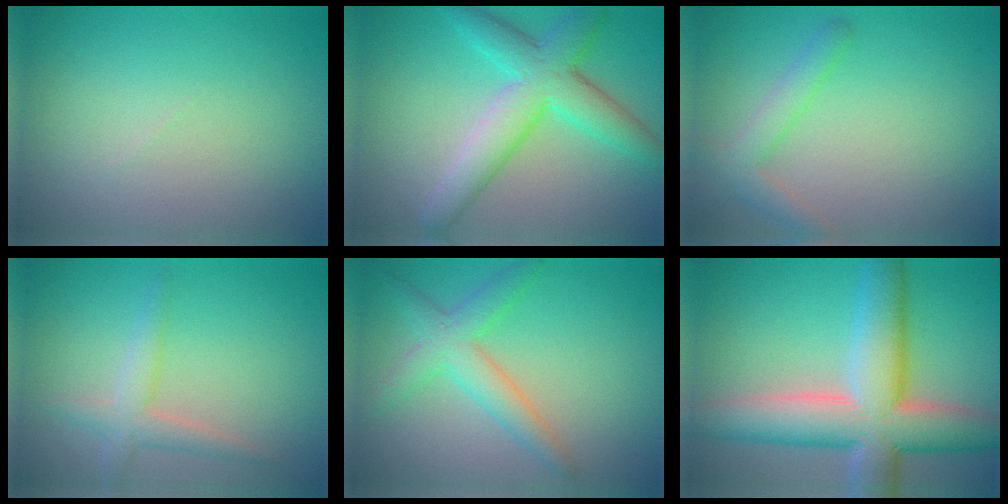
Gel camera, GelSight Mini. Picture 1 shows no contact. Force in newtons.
{"total": 6.4, "press": 6.4, "slide": 0.1}
{"total": 2.6, "press": 2.6, "slide": 0.2}
{"total": 2.5, "press": 2.5, "slide": 0.1}
{"total": 3.9, "press": 3.9, "slide": 0.2}
{"total": 10.2, "press": 10.2, "slide": 0.9}